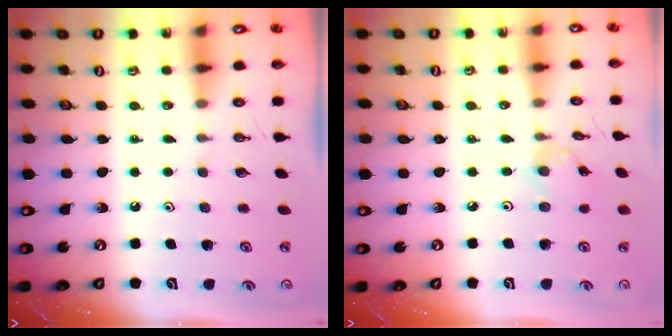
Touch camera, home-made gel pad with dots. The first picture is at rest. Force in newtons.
{"total": 0.9, "press": 0.8, "slide": 0.2}